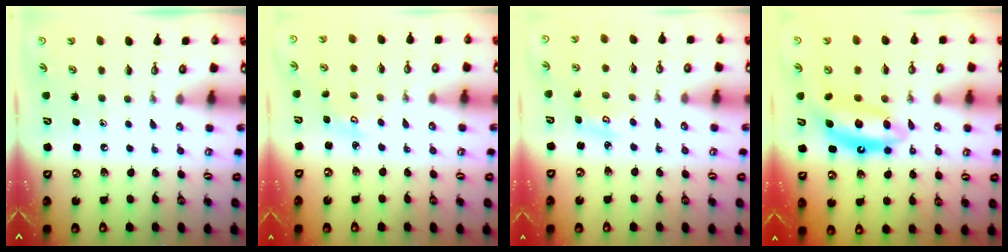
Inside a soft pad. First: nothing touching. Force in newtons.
{"total": 2.8, "press": 2.8, "slide": 0.3}
{"total": 3.5, "press": 3.5, "slide": 0.3}
{"total": 11.6, "press": 11.6, "slide": 1.3}